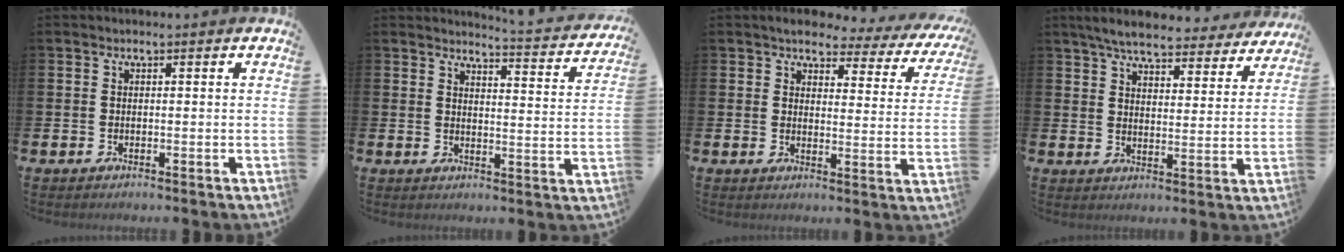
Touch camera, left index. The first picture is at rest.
{"total": 3.9, "force": [3.8, -0.2, 0.6], "torque": [-0.010, -0.038, 0.059]}
{"total": 3.8, "force": [3.3, 1.5, 0.9], "torque": [-0.024, -0.028, 0.049]}
{"total": 6.4, "force": [6.0, 1.0, 2.0], "torque": [-0.046, -0.034, 0.101]}